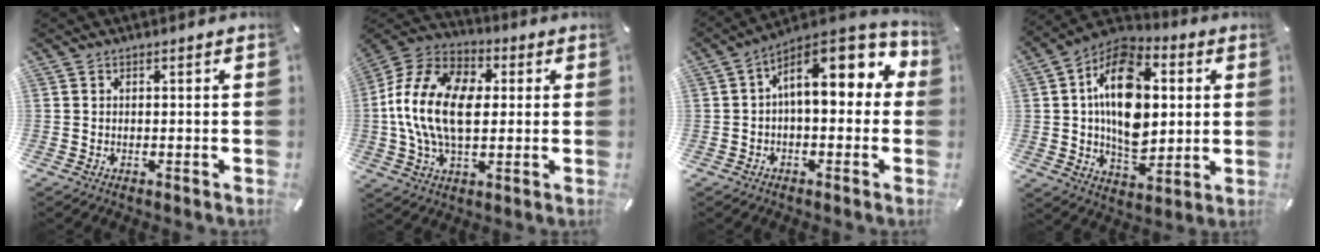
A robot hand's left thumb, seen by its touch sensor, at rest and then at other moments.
{"total": 18.0, "force": [0.2, 11.9, 13.5], "torque": [-0.291, 0.013, 0.004]}
{"total": 14.2, "force": [4.3, 6.7, 11.7], "torque": [-0.173, -0.026, 0.073]}
{"total": 18.3, "force": [2.3, 12.6, 13.0], "torque": [-0.229, -0.003, 0.039]}